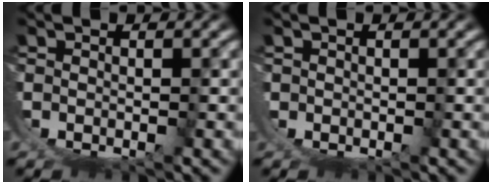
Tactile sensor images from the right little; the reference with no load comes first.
{"total": 0.9, "force": [-0.2, 0.8, 0.2], "torque": [-0.018, -0.014, 0.005]}